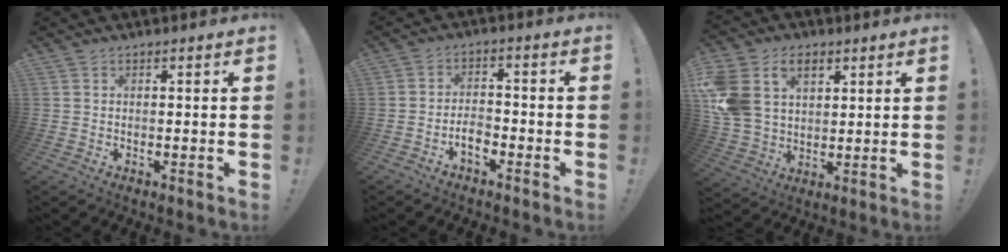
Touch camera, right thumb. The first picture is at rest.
{"total": 5.0, "force": [-3.0, 2.4, 3.1], "torque": [-0.064, 0.008, -0.053]}
{"total": 14.7, "force": [6.3, 10.6, 8.0], "torque": [-0.165, -0.028, 0.120]}